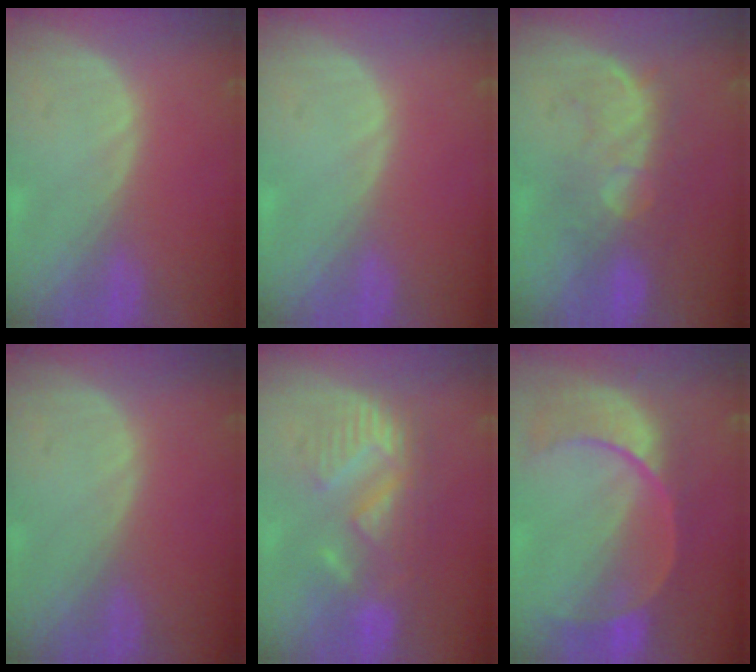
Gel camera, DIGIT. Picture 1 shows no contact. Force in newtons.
{"total": 0.0}
{"total": 8.1, "press": 7.9, "slide": 1.9}
{"total": 0.0}
{"total": 8.8, "press": 8.7, "slide": 1.5}
{"total": 11.2, "press": 9.4, "slide": 6.1}